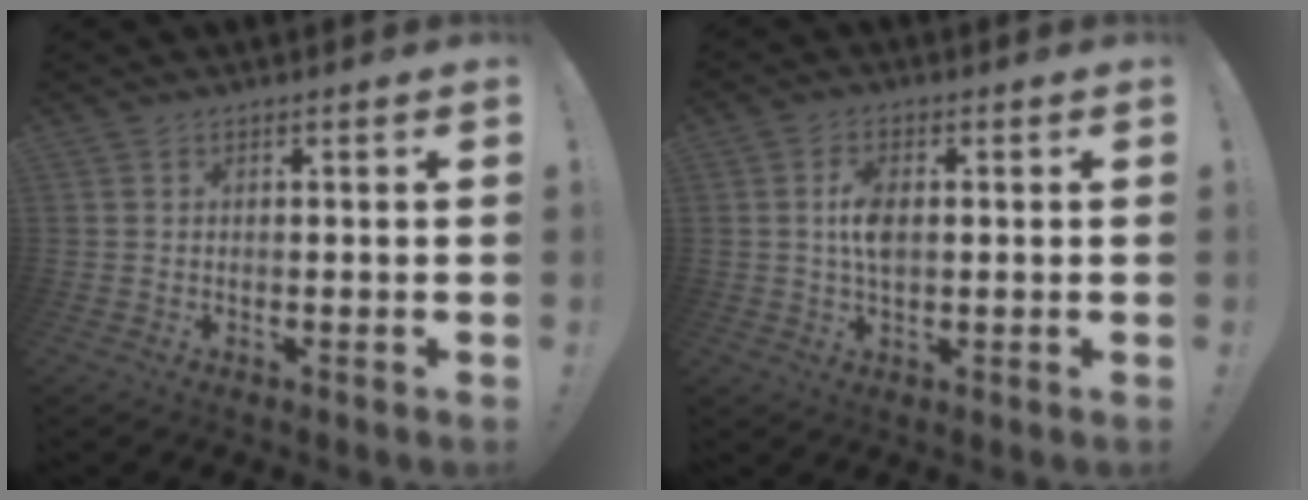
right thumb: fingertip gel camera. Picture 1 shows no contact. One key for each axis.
{"total": 5.9, "fx": 0.4, "fy": 3.1, "fz": 4.9, "tx": -0.086, "ty": 0.003, "tz": 0.003}